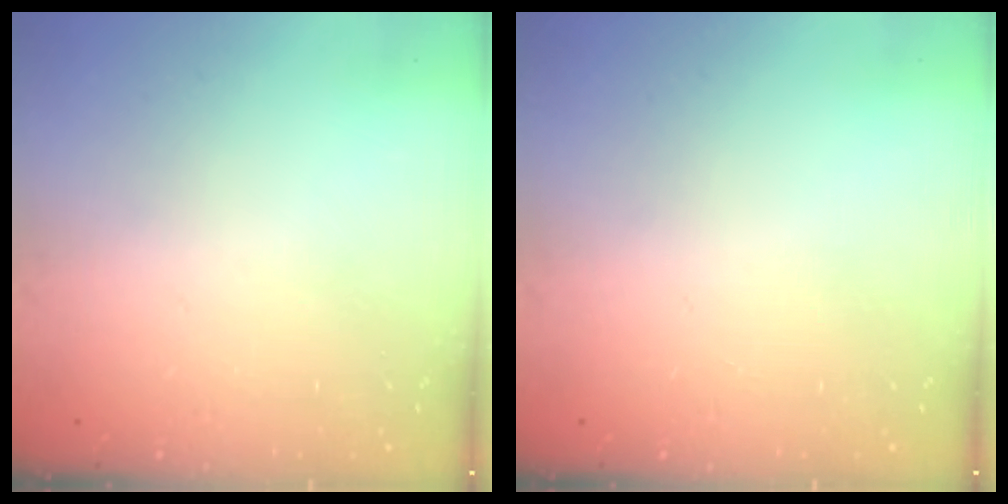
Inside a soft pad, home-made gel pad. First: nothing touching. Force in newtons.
{"total": 0.0}